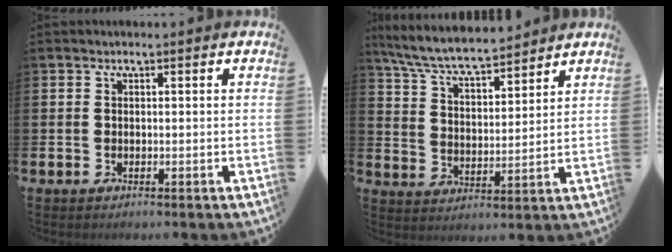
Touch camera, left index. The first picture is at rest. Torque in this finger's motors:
{"motor_torque": [0.21, -0.33, 0.79, 0.21]}